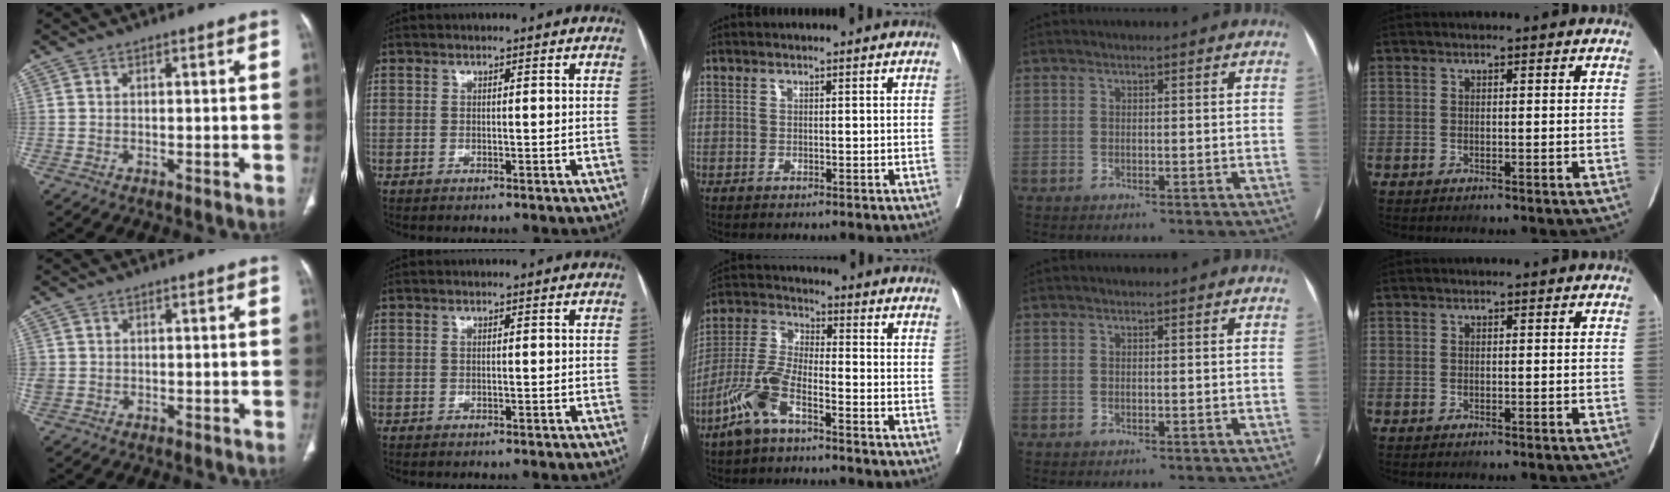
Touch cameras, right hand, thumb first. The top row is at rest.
{"thumb": {"total": 2.1, "force": [0.0, 1.8, 1.0], "torque": [-0.029, 0.006, 0.005]}, "middle": {"total": 8.7, "force": [-5.2, 2.5, 6.5], "torque": [-0.156, -0.003, -0.113]}}